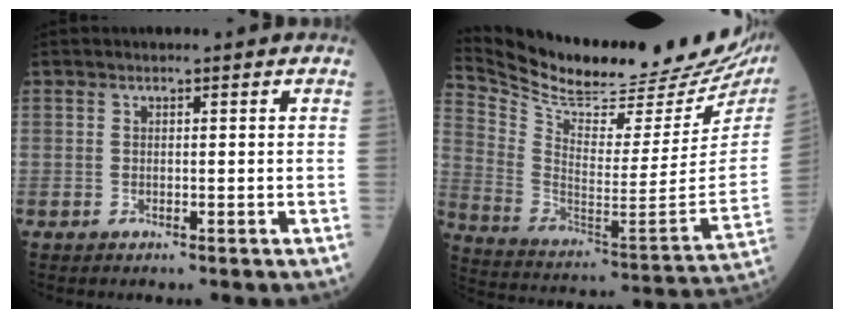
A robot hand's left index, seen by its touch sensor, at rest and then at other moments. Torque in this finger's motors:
{"motor_torque": [0.89, -1.25, -0.06, -0.02]}